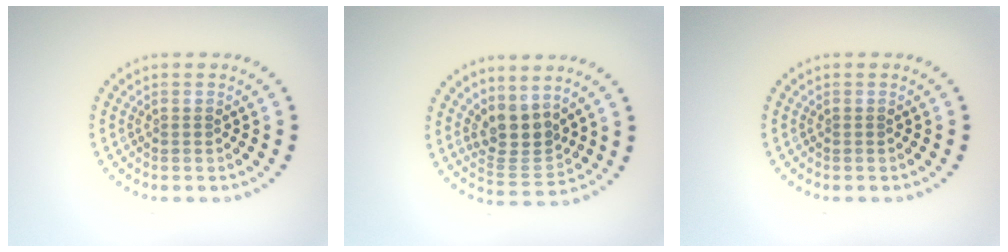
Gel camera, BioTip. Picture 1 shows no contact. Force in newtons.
{"total": 3.7, "press": 3.1, "slide": 2.0}
{"total": 0.0}